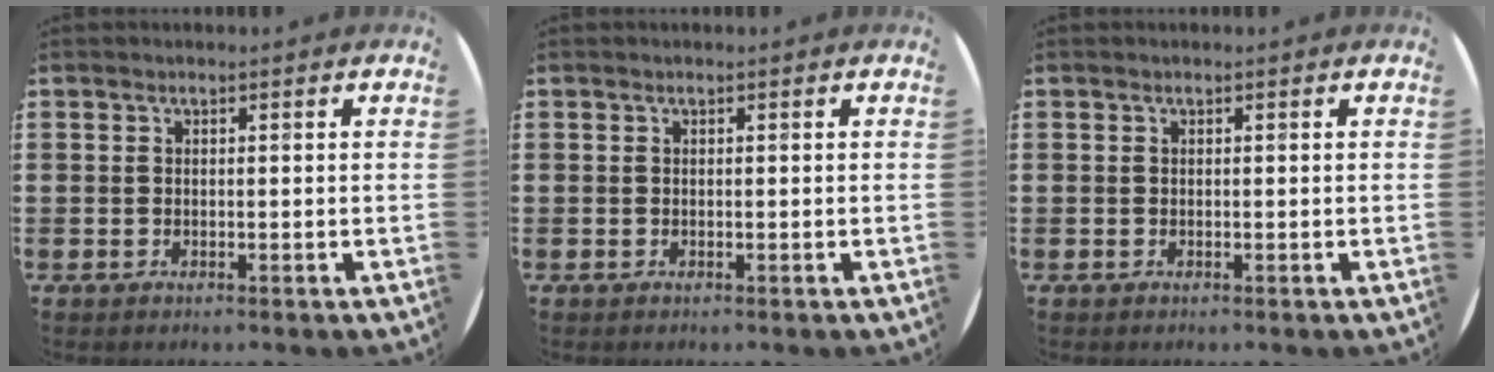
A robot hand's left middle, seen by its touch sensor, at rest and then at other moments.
{"total": 0.0}
{"total": 0.0}